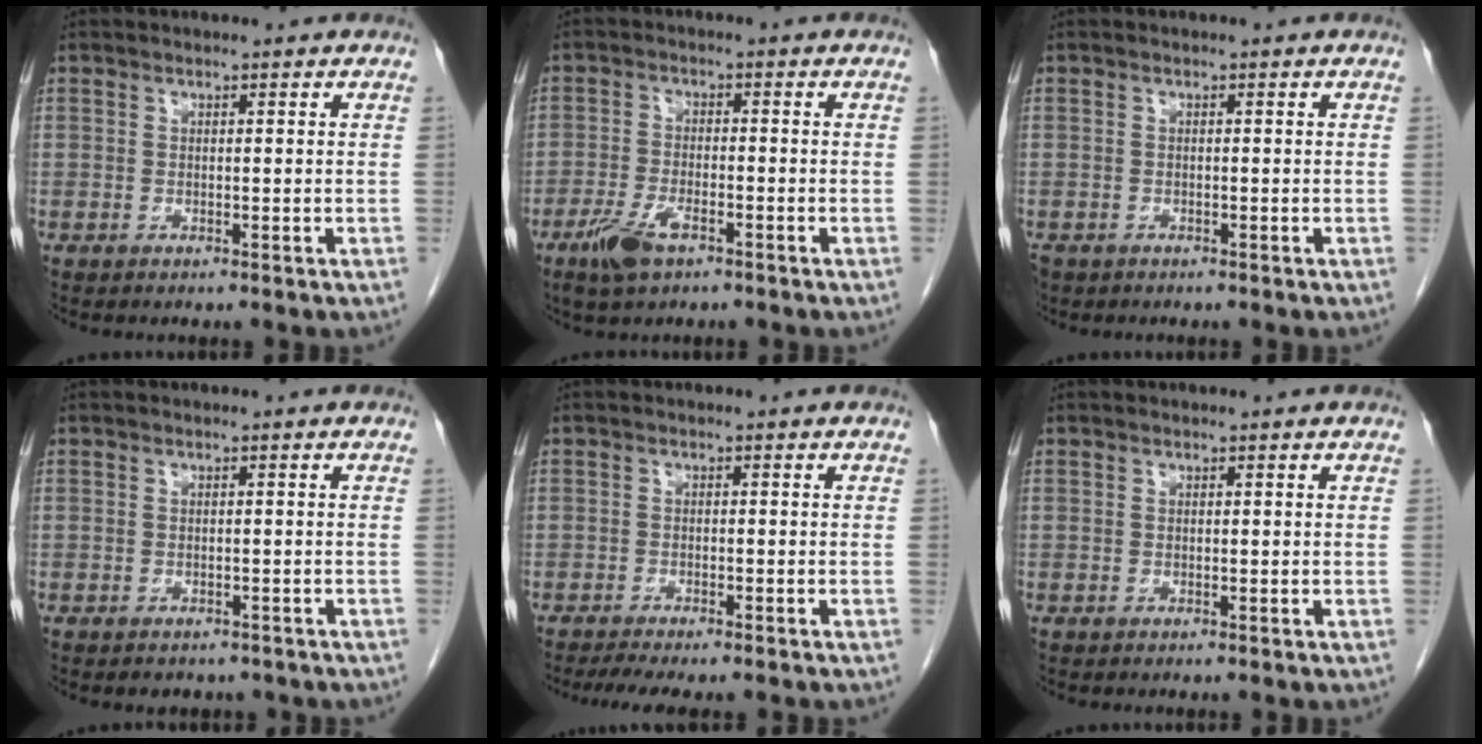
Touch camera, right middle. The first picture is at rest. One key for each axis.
{"total": 5.2, "fx": -3.2, "fy": 1.7, "fz": 3.7, "tx": -0.082, "ty": -0.006, "tz": -0.057}
{"total": 2.2, "fx": -1.5, "fy": 1.5, "fz": 0.6, "tx": -0.017, "ty": -0.002, "tz": -0.027}
{"total": 3.7, "fx": -3.1, "fy": 1.9, "fz": 0.9, "tx": -0.008, "ty": 0.003, "tz": -0.033}
{"total": 4.9, "fx": -4.0, "fy": 0.5, "fz": 2.7, "tx": -0.039, "ty": -0.009, "tz": -0.062}
{"total": 0.0}